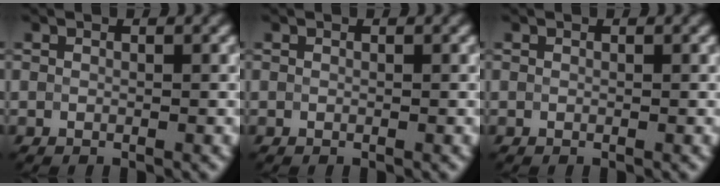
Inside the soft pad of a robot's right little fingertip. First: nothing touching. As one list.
[{"total": 0.0}, {"total": 0.0}]